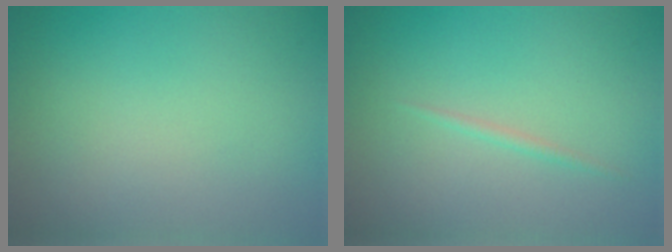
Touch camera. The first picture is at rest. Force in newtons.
{"total": 0.6, "press": 0.6, "slide": 0.0}